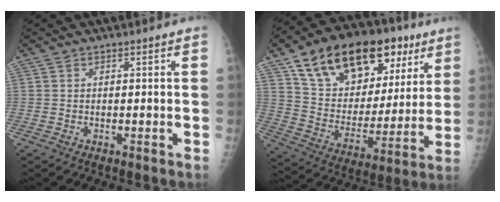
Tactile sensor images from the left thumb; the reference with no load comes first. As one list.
[{"total": 27.7, "force": [14.8, 15.0, 18.0], "torque": [-0.249, -0.006, 0.249]}]